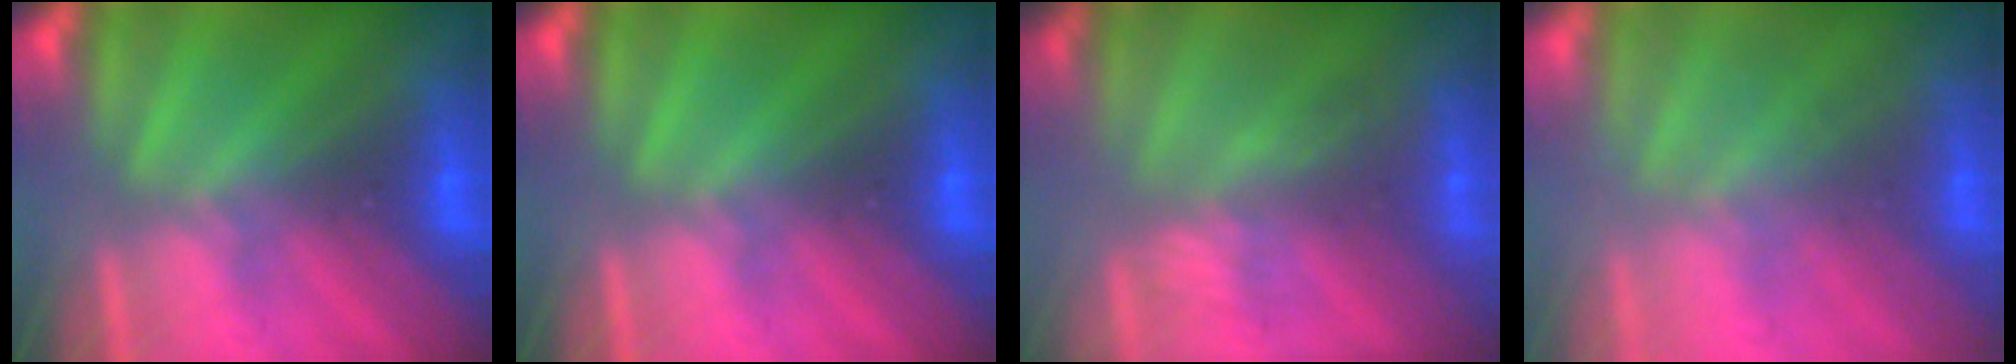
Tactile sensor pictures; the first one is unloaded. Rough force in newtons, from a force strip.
{"total": 0.0}
{"total": 3.7}
{"total": 2.2}